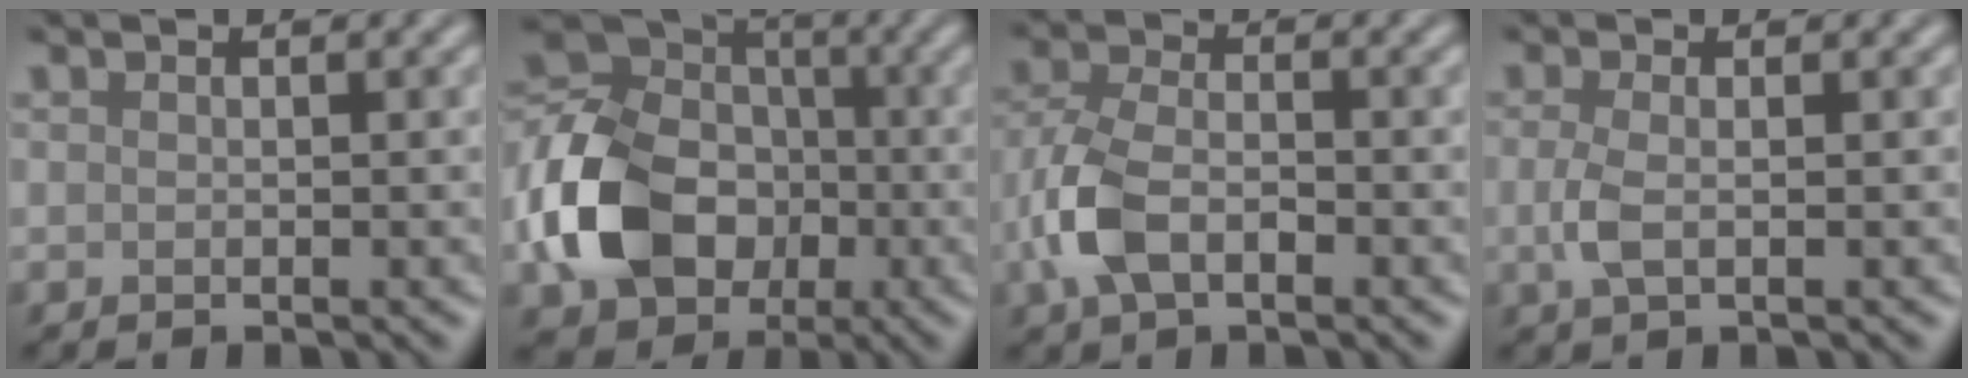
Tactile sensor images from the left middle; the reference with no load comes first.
{"total": 11.1, "force": [-2.9, 8.5, 6.5], "torque": [-0.138, 0.001, -0.069]}
{"total": 5.1, "force": [-1.9, 2.9, 3.7], "torque": [-0.088, 0.003, -0.049]}
{"total": 2.0, "force": [-0.3, 0.9, 1.7], "torque": [-0.048, -0.003, -0.007]}